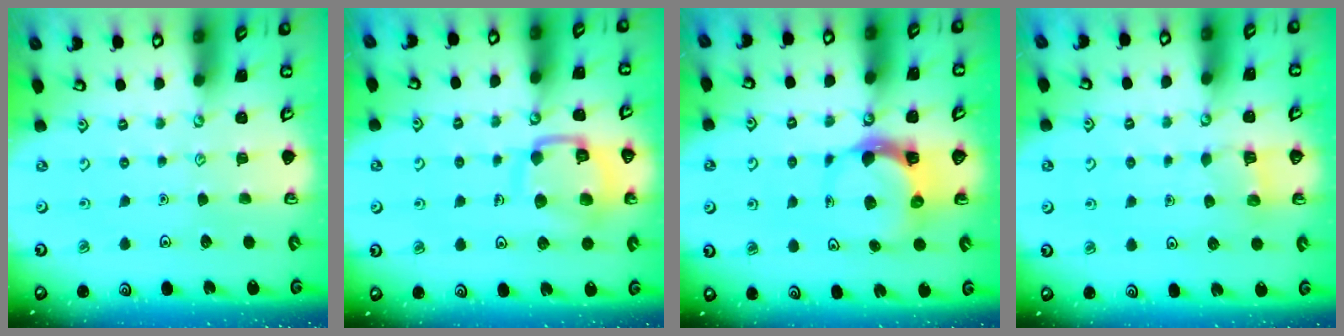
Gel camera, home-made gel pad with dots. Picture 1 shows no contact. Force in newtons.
{"total": 13.0, "press": 12.9, "slide": 1.3}
{"total": 5.1, "press": 5.0, "slide": 0.7}
{"total": 4.1, "press": 4.1, "slide": 0.4}